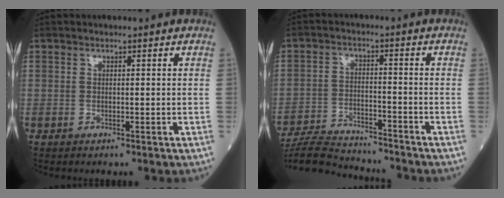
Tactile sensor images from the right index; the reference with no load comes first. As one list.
[{"total": 12.1, "force": [-11.6, 0.9, 3.2], "torque": [-0.054, 0.000, -0.194]}]